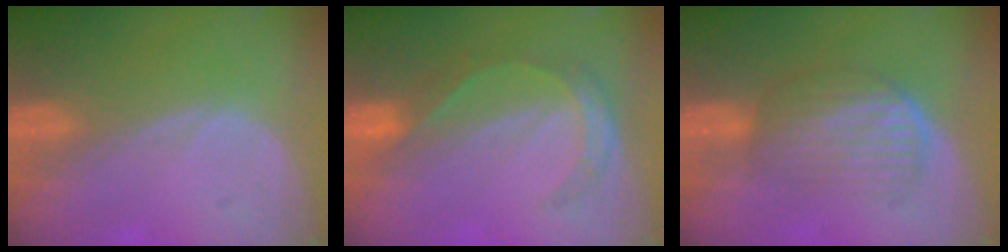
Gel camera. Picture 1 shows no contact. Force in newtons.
{"total": 5.7, "press": 4.8, "slide": 3.0}
{"total": 6.9, "press": 5.9, "slide": 3.6}